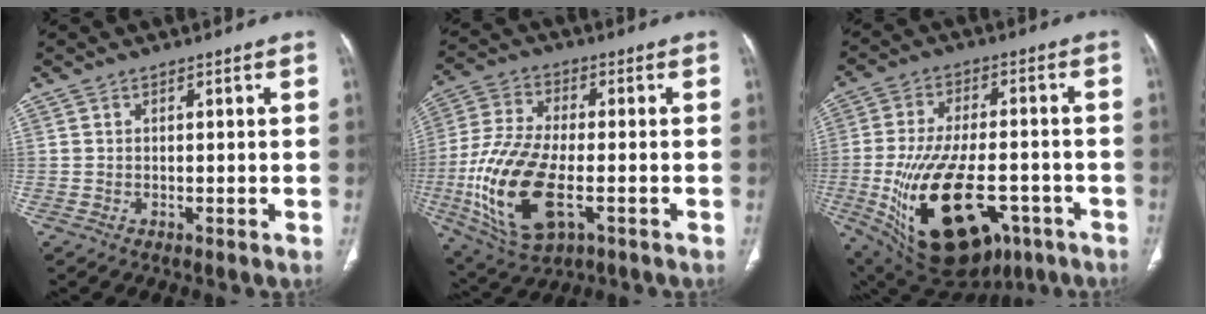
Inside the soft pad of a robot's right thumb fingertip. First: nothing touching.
{"total": 18.5, "force": [-4.8, 8.6, 15.7], "torque": [-0.341, 0.003, -0.077]}
{"total": 25.8, "force": [-8.6, 13.8, 20.0], "torque": [-0.380, -0.002, -0.113]}